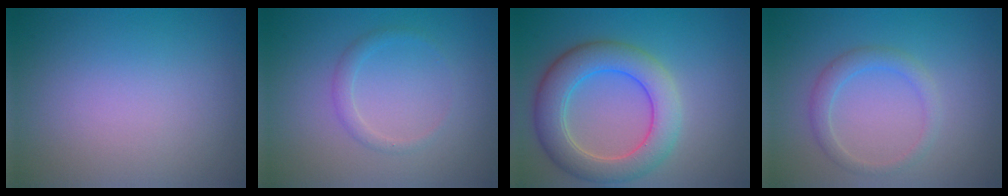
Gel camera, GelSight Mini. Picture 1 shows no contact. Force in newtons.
{"total": 1.2, "press": 1.2, "slide": 0.0}
{"total": 6.3, "press": 6.3, "slide": 0.4}
{"total": 2.0, "press": 2.0, "slide": 0.1}